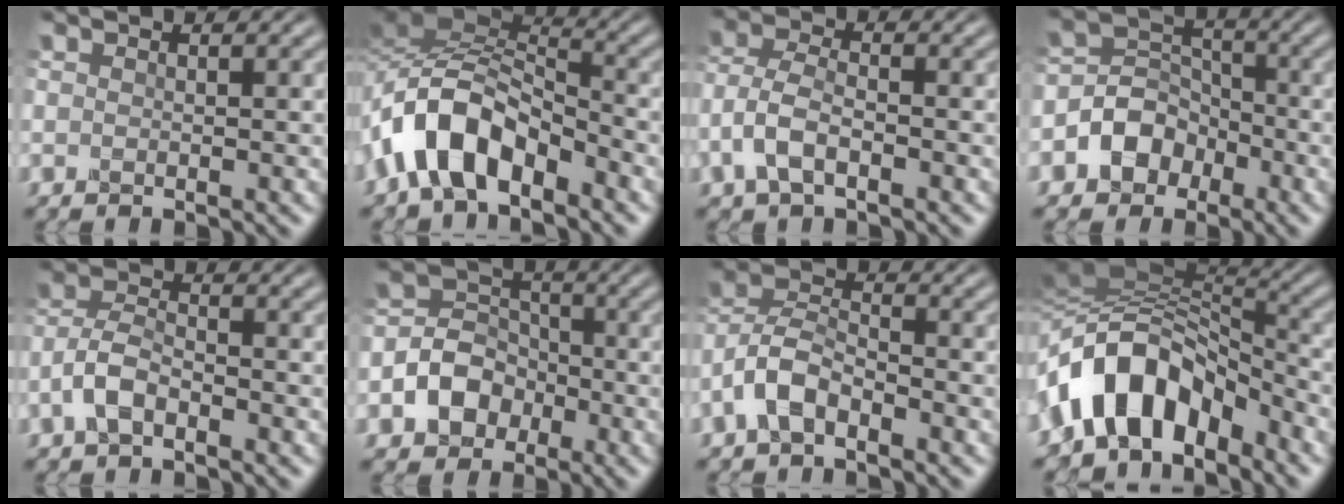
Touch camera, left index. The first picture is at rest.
{"total": 6.9, "force": [-4.2, 3.5, 4.3], "torque": [-0.077, 0.010, -0.088]}
{"total": 3.3, "force": [-1.4, 1.9, 2.3], "torque": [-0.064, 0.007, -0.039]}
{"total": 3.6, "force": [-2.0, 2.9, 0.9], "torque": [-0.016, 0.009, -0.045]}
{"total": 2.7, "force": [-1.7, 1.3, 1.7], "torque": [-0.043, 0.011, -0.046]}
{"total": 4.0, "force": [-1.7, 3.3, 1.3], "torque": [-0.027, 0.008, -0.042]}
{"total": 3.6, "force": [-2.4, 1.8, 2.0], "torque": [-0.049, 0.013, -0.058]}
{"total": 8.3, "force": [-3.5, 5.0, 5.6], "torque": [-0.094, 0.017, -0.067]}